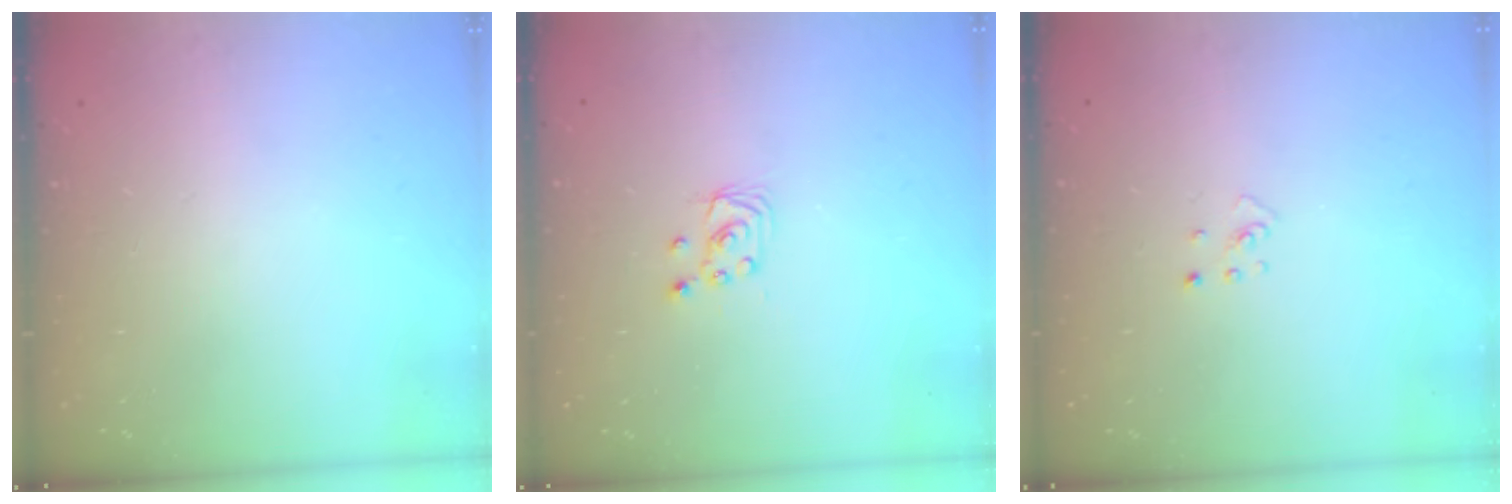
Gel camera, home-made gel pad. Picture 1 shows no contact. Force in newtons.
{"total": 2.4, "press": 2.4, "slide": 0.2}
{"total": 2.0, "press": 2.0, "slide": 0.3}